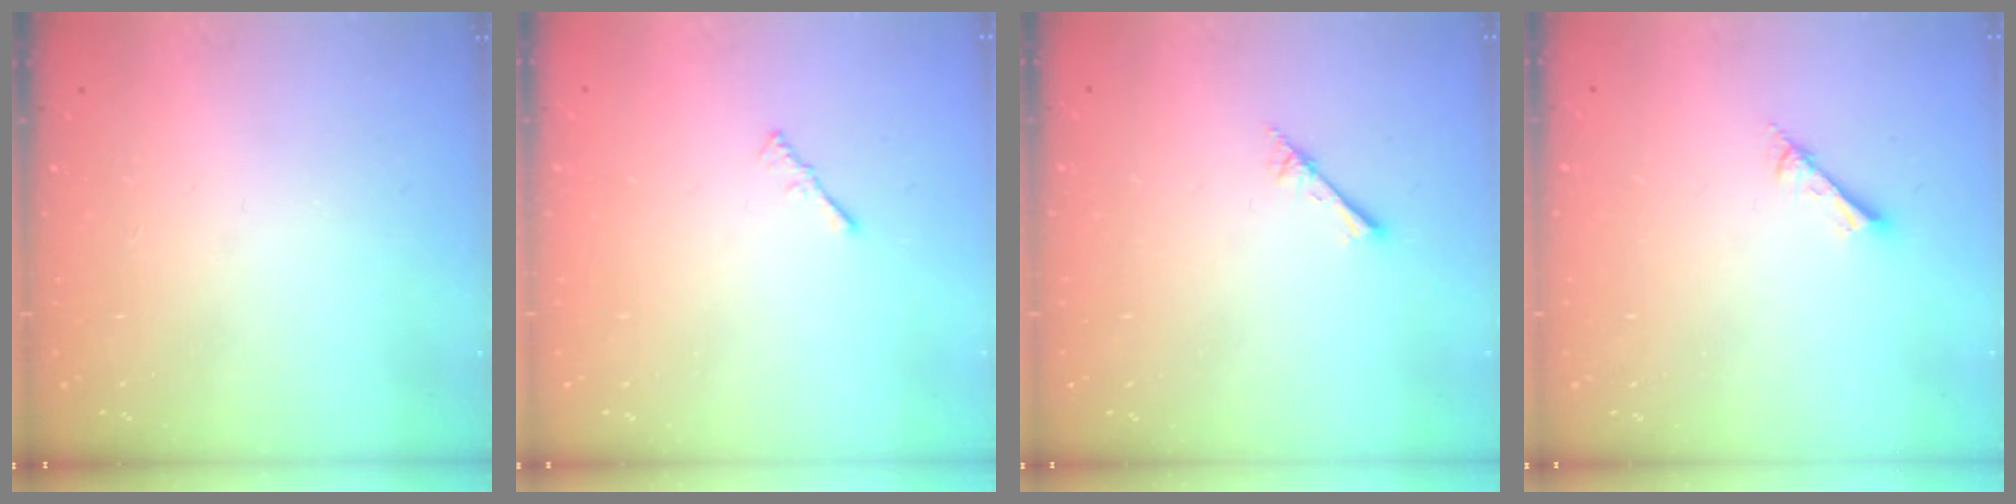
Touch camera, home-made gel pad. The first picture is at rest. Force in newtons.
{"total": 0.7, "press": 0.6, "slide": 0.3}
{"total": 2.4, "press": 2.4, "slide": 0.3}
{"total": 2.6, "press": 2.6, "slide": 0.1}